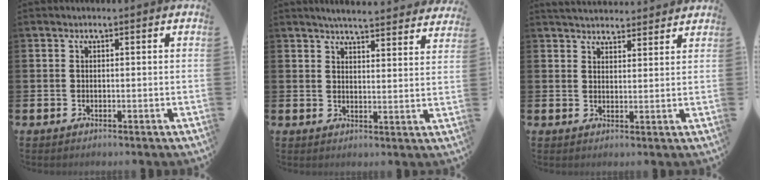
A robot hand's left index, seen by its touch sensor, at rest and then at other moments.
{"total": 4.9, "force": [4.8, 0.0, 0.9], "torque": [-0.026, -0.028, 0.084]}
{"total": 3.9, "force": [3.9, 0.6, 0.1], "torque": [-0.006, -0.021, 0.072]}